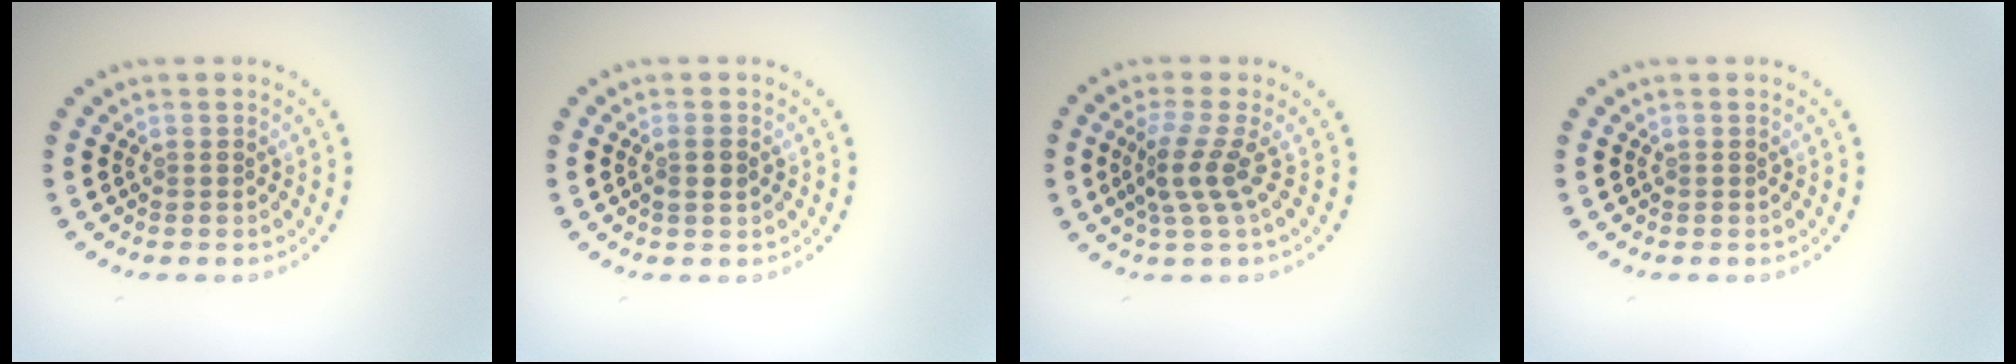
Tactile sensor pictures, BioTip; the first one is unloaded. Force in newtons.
{"total": 1.3, "press": 1.3, "slide": 0.4}
{"total": 2.9, "press": 1.9, "slide": 2.2}
{"total": 0.0}